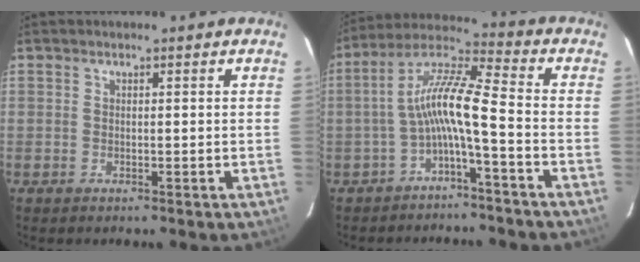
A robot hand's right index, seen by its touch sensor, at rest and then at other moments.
{"total": 9.4, "force": [-3.2, 0.6, 8.8], "torque": [-0.196, 0.022, -0.062]}